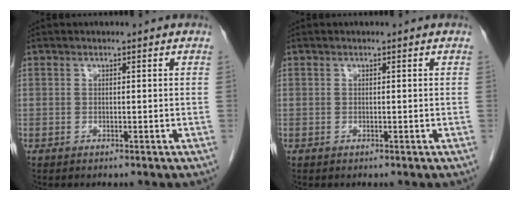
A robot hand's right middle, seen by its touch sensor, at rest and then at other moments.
{"total": 0.0}